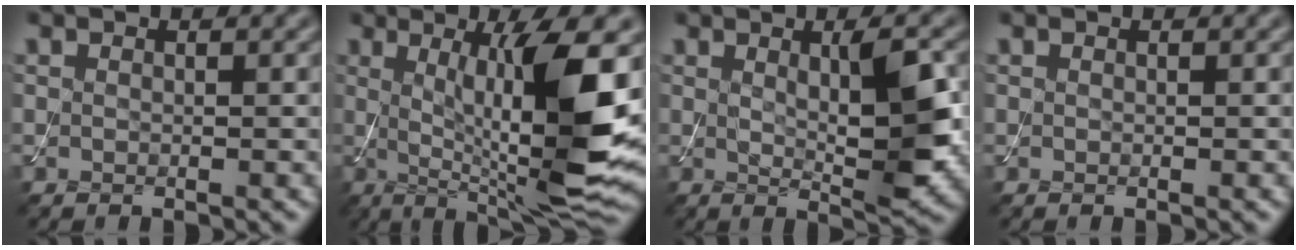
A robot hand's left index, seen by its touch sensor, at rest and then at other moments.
{"total": 11.6, "force": [0.7, 2.3, 11.3], "torque": [-0.172, -0.011, 0.022]}
{"total": 5.4, "force": [1.0, 1.1, 5.1], "torque": [-0.076, -0.005, 0.019]}
{"total": 0.0}